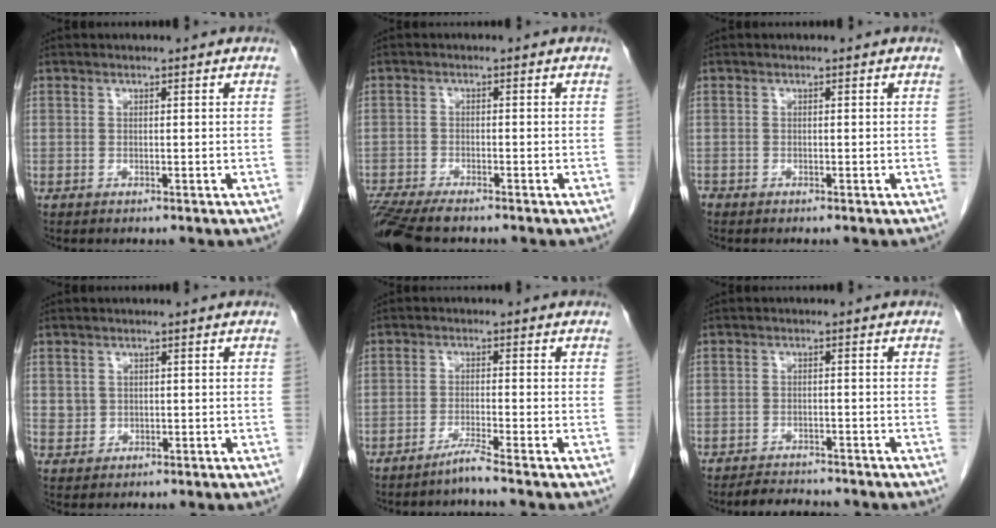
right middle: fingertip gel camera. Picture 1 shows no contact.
{"total": 8.9, "force": [-7.5, 1.5, 4.5], "torque": [-0.080, -0.020, -0.130]}
{"total": 0.7, "force": [-0.6, 0.3, 0.1], "torque": [-0.009, -0.001, -0.013]}
{"total": 1.8, "force": [0.5, 1.7, 0.3], "torque": [0.004, 0.001, 0.009]}
{"total": 2.6, "force": [-2.1, -1.1, 1.0], "torque": [-0.021, -0.004, -0.043]}
{"total": 4.1, "force": [-3.9, 1.0, 0.8], "torque": [-0.017, -0.011, -0.062]}